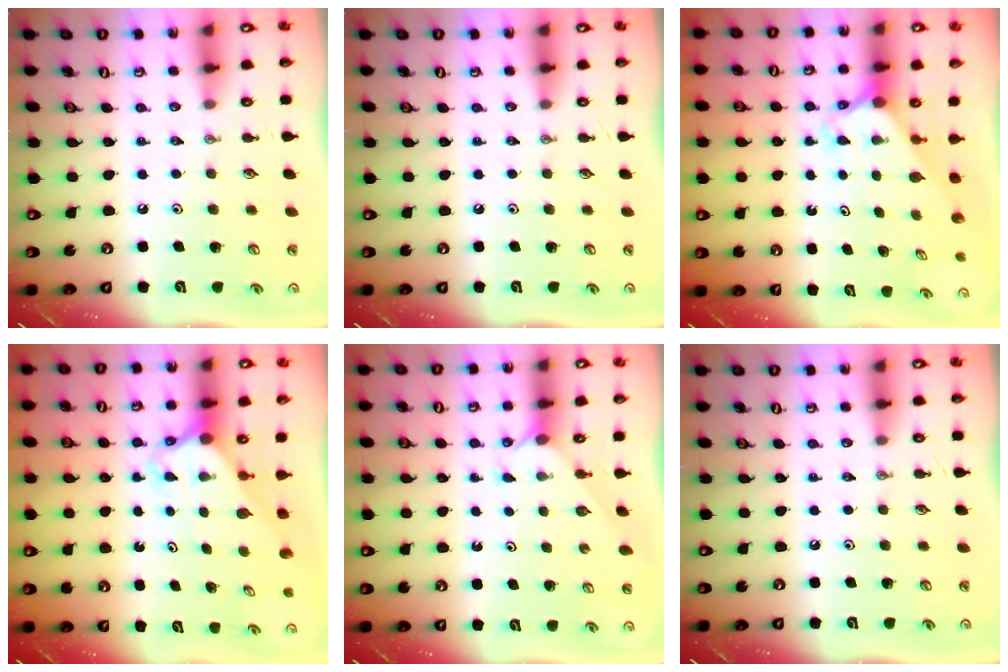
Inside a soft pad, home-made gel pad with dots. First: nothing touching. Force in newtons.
{"total": 0.0}
{"total": 2.2, "press": 2.2, "slide": 0.2}
{"total": 2.6, "press": 2.6, "slide": 0.1}
{"total": 1.6, "press": 1.6, "slide": 0.3}
{"total": 0.0}